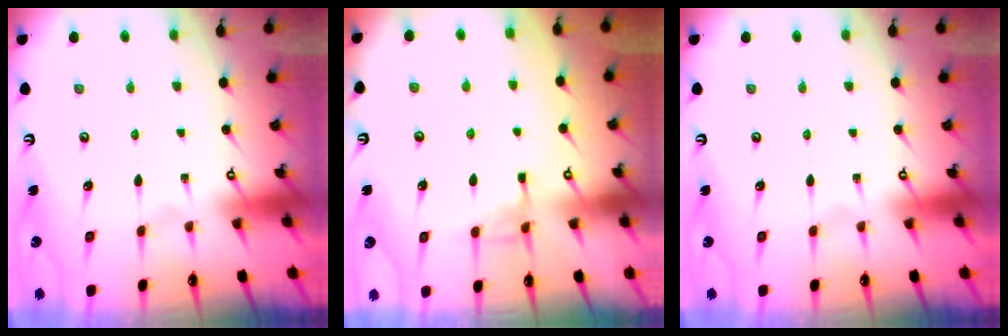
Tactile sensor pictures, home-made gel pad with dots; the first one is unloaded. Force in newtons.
{"total": 6.2, "press": 6.2, "slide": 0.5}
{"total": 0.0}